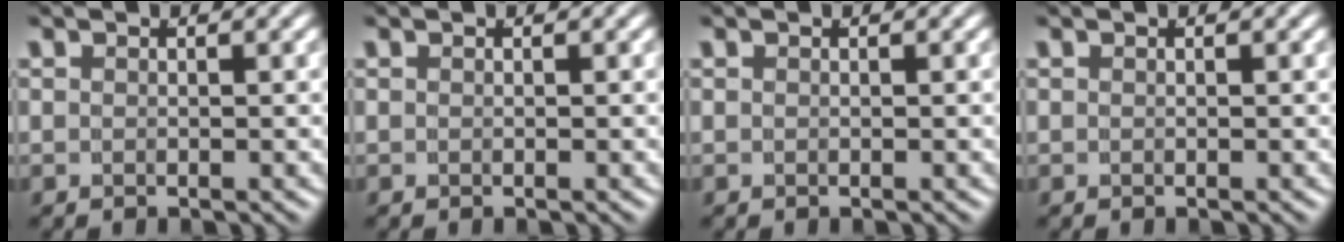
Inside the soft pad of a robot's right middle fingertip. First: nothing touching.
{"total": 0.0}
{"total": 0.0}
{"total": 0.0}